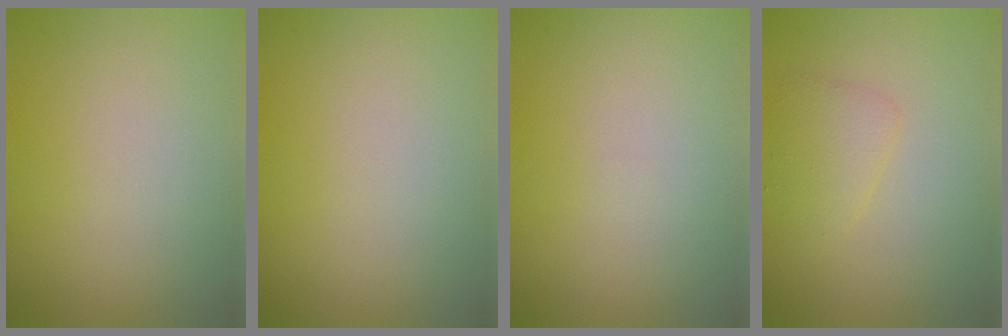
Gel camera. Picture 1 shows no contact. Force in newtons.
{"total": 0.0}
{"total": 0.0}
{"total": 1.8, "press": 1.8, "slide": 0.1}